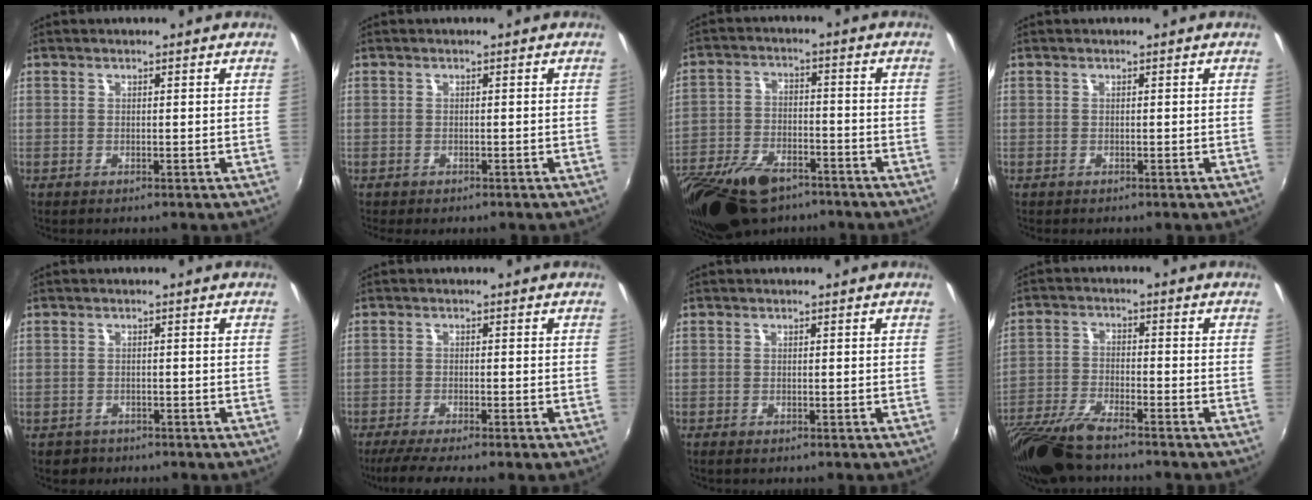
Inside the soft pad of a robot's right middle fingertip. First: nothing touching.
{"total": 1.1, "force": [-0.9, 0.5, 0.3], "torque": [-0.010, -0.006, -0.013]}
{"total": 18.7, "force": [-12.8, 9.2, 10.1], "torque": [-0.234, -0.028, -0.226]}
{"total": 0.0}
{"total": 2.3, "force": [-1.5, 1.7, 0.2], "torque": [-0.012, -0.001, -0.022]}
{"total": 6.4, "force": [-5.3, -0.2, 3.6], "torque": [-0.080, -0.018, -0.088]}
{"total": 1.3, "force": [-1.1, 0.4, 0.7], "torque": [-0.015, -0.005, -0.019]}
{"total": 11.4, "force": [-9.4, 2.3, 6.1], "torque": [-0.139, -0.025, -0.182]}